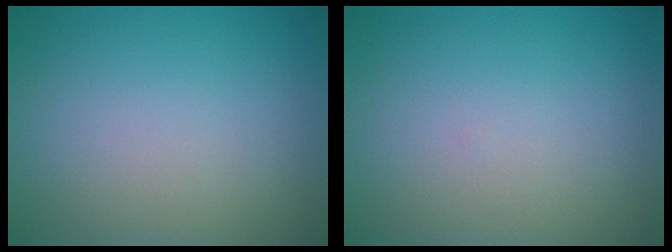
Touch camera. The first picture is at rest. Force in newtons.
{"total": 0.0}